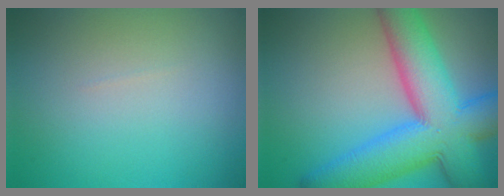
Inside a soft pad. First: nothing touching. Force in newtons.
{"total": 11.8, "press": 11.8, "slide": 0.3}